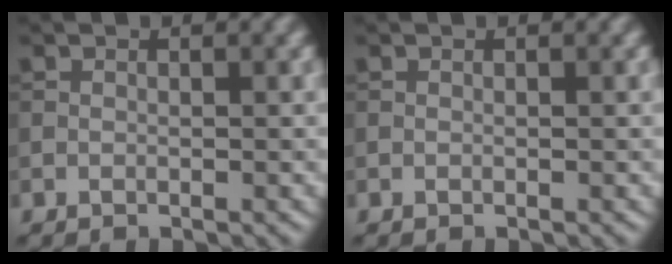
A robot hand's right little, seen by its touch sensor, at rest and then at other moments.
{"total": 0.0}